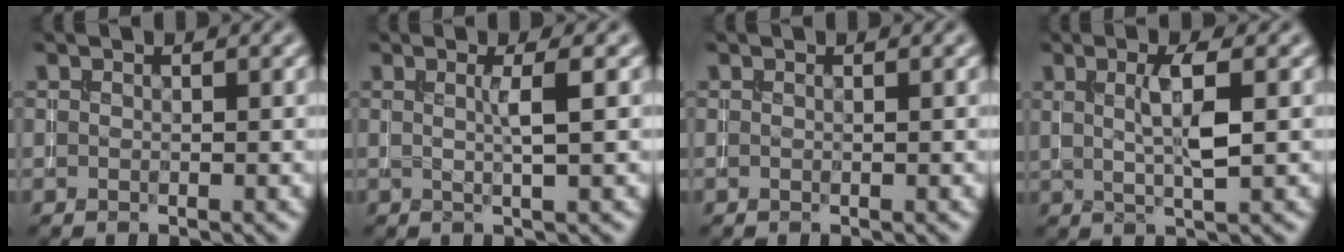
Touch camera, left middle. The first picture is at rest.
{"total": 2.1, "force": [0.3, 0.3, 2.1], "torque": [-0.032, 0.004, -0.001]}
{"total": 0.0}
{"total": 3.3, "force": [0.8, 0.6, 3.2], "torque": [-0.058, 0.003, 0.014]}